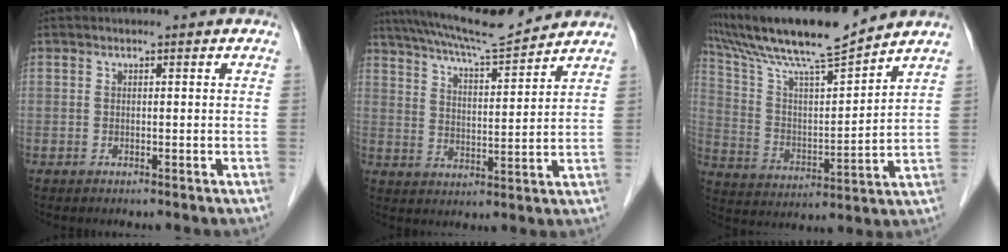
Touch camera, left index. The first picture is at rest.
{"total": 11.7, "force": [10.9, -0.3, 4.0], "torque": [-0.078, 0.010, 0.178]}
{"total": 15.6, "force": [13.7, 0.0, 7.4], "torque": [-0.146, 0.011, 0.246]}